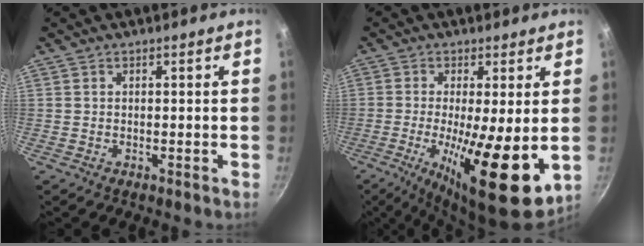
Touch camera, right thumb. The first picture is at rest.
{"total": 15.2, "force": [-2.0, 3.8, 14.6], "torque": [-0.239, -0.015, -0.030]}